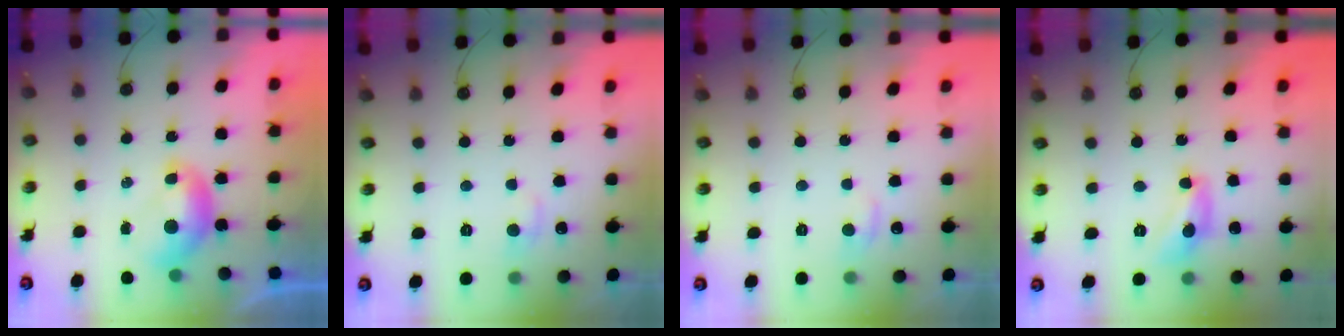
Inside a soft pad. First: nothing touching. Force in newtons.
{"total": 0.9, "press": 0.1, "slide": 0.9}
{"total": 0.9, "press": 0.4, "slide": 0.8}
{"total": 8.8, "press": 8.8, "slide": 0.4}